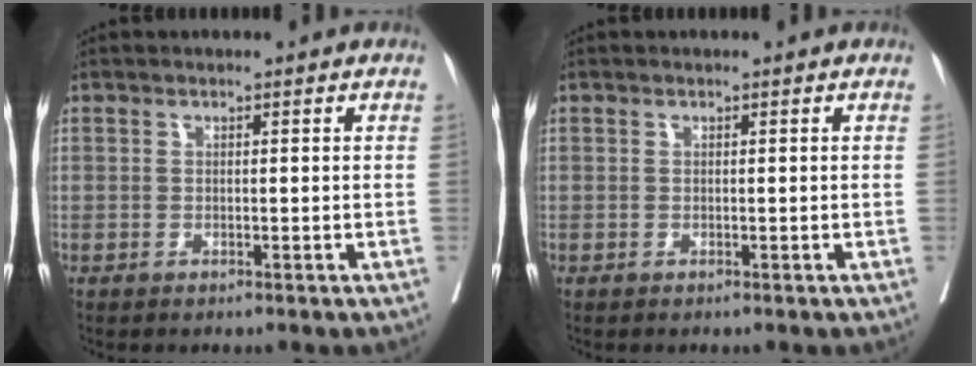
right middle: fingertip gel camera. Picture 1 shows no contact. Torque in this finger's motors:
{"motor_torque": [-0.01, -0.01, -0.01, -0.02]}